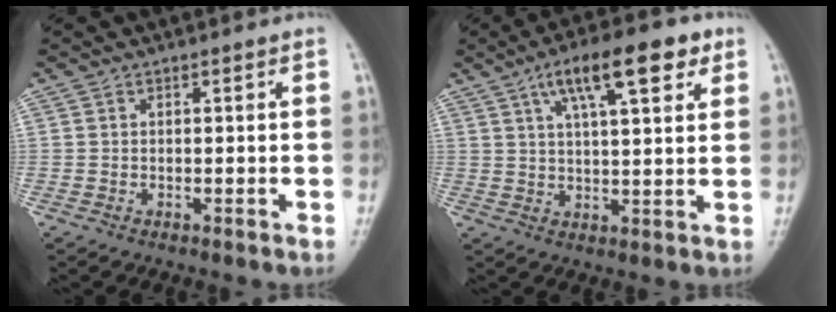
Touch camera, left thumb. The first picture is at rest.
{"total": 13.0, "force": [6.4, 4.2, 10.6], "torque": [-0.146, -0.002, 0.098]}